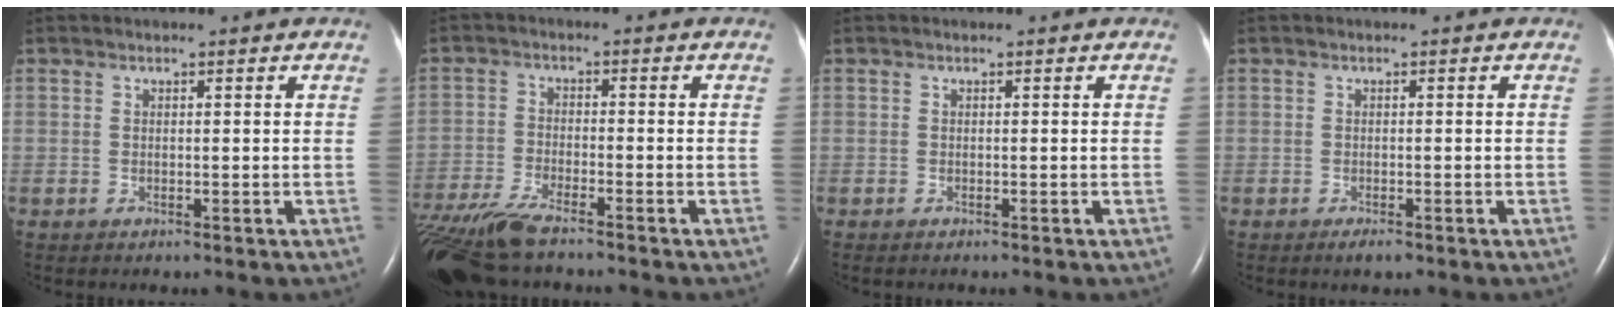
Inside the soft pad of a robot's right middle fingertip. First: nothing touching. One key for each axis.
{"total": 10.7, "fx": -8.9, "fy": 1.5, "fz": 5.8, "tx": -0.113, "ty": -0.027, "tz": -0.156}
{"total": 0.0}
{"total": 1.3, "fx": -0.9, "fy": 0.4, "fz": 0.8, "tx": -0.017, "ty": -0.002, "tz": -0.012}